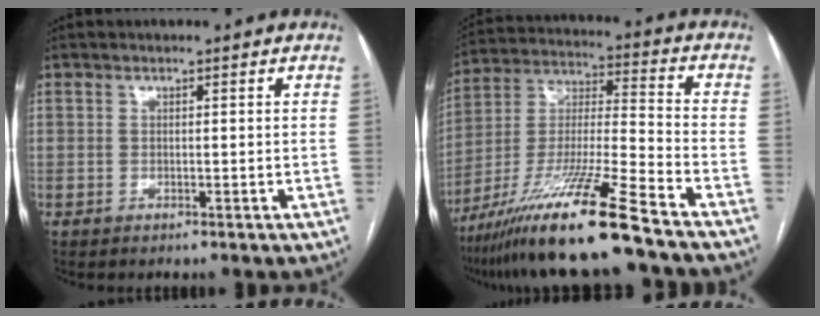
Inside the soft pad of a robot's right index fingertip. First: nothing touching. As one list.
[{"total": 18.2, "force": [-13.4, -1.1, 12.3], "torque": [-0.256, -0.030, -0.246]}]